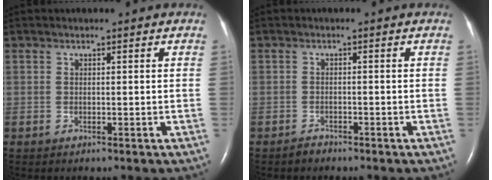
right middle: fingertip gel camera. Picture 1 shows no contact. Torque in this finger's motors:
{"motor_torque": [0.34, -0.30, 0.10, 0.02]}